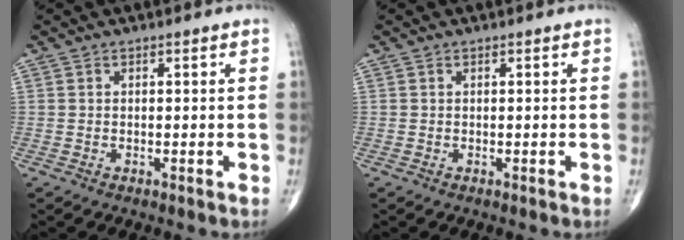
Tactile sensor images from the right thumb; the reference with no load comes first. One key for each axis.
{"total": 0.0}